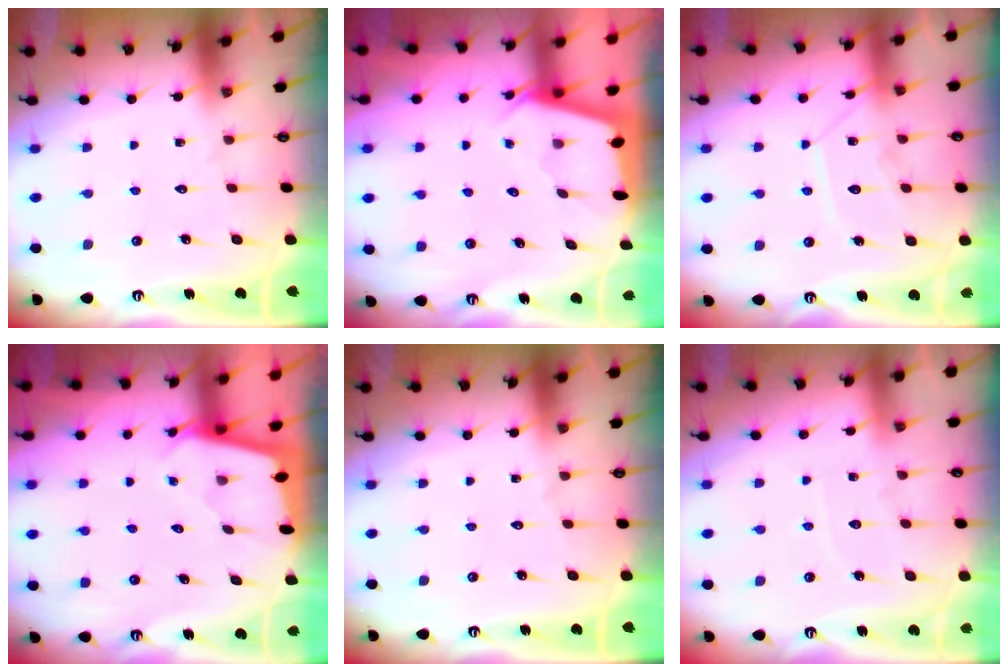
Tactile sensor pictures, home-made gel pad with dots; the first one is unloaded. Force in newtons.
{"total": 2.1, "press": 2.1, "slide": 0.3}
{"total": 11.3, "press": 11.3, "slide": 0.9}
{"total": 1.8, "press": 1.7, "slide": 0.2}
{"total": 0.0}
{"total": 3.7, "press": 3.7, "slide": 0.4}